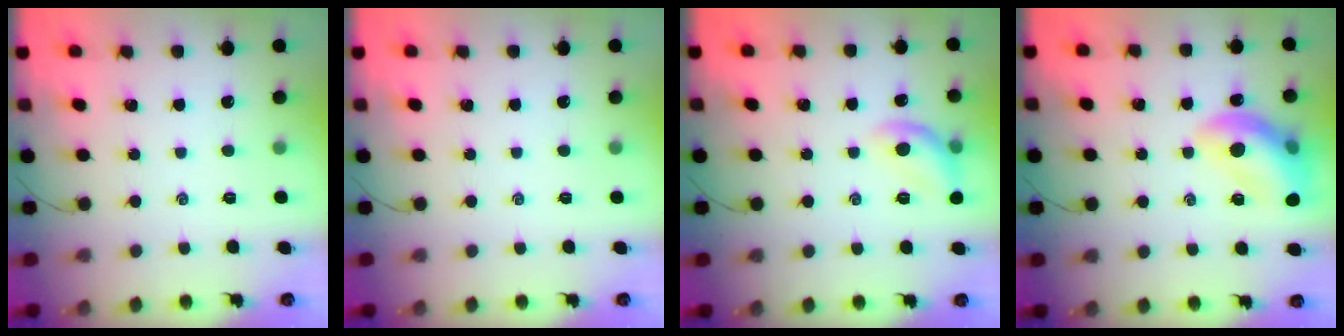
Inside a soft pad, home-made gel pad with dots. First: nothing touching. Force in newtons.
{"total": 0.0}
{"total": 10.4, "press": 10.4, "slide": 0.7}
{"total": 14.6, "press": 14.5, "slide": 1.7}